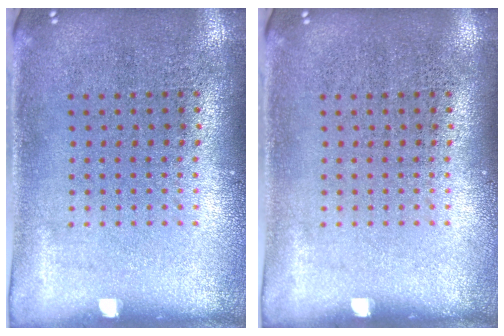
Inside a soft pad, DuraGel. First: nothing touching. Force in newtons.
{"total": 0.0}